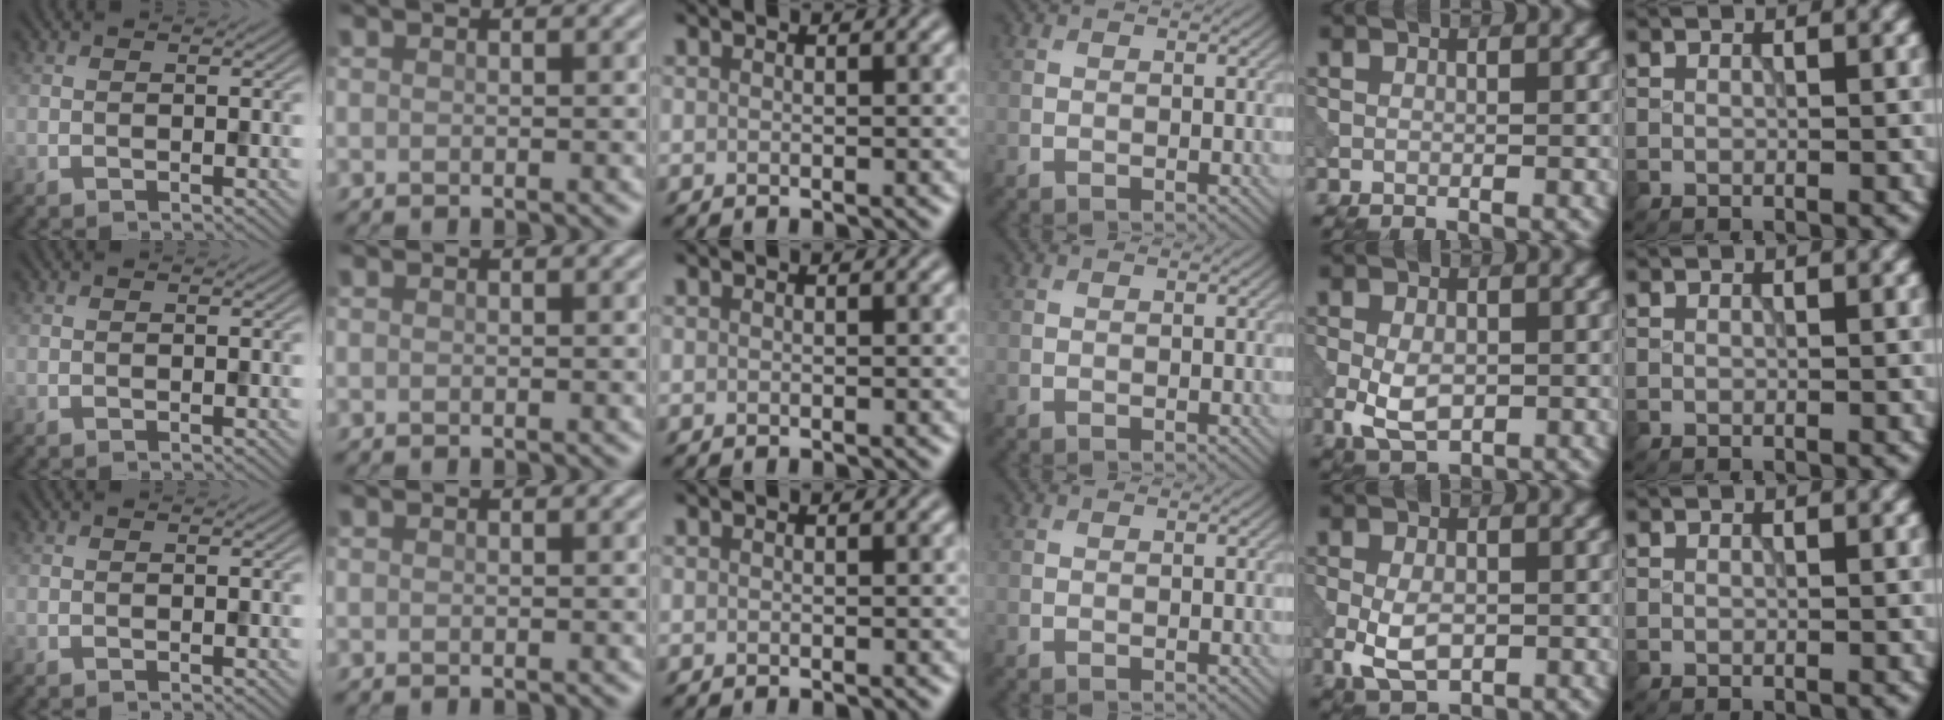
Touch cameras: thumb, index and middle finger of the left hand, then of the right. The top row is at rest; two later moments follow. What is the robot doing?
{"motion": "press", "object": "tv remote"}